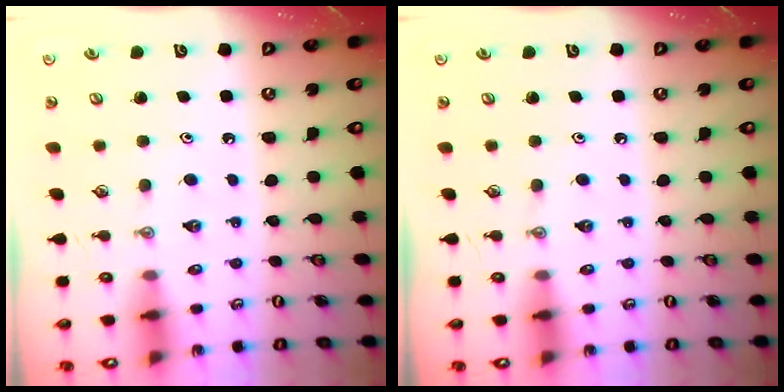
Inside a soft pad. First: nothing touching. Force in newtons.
{"total": 0.0}